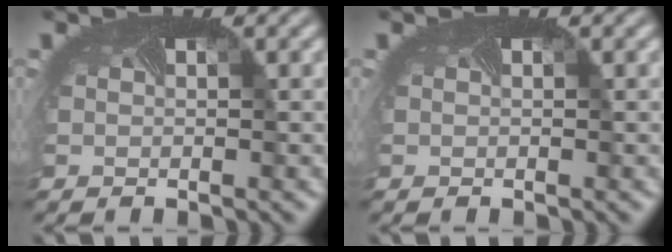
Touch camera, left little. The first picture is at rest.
{"total": 0.0}